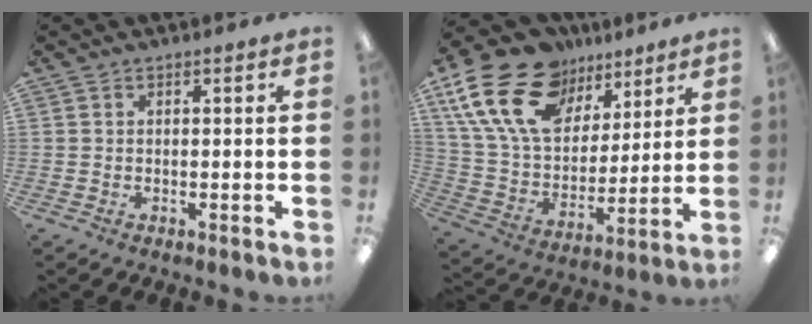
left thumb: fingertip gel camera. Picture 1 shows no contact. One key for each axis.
{"total": 21.9, "fx": 12.4, "fy": 13.7, "fz": 11.8, "tx": -0.246, "ty": -0.055, "tz": 0.228}